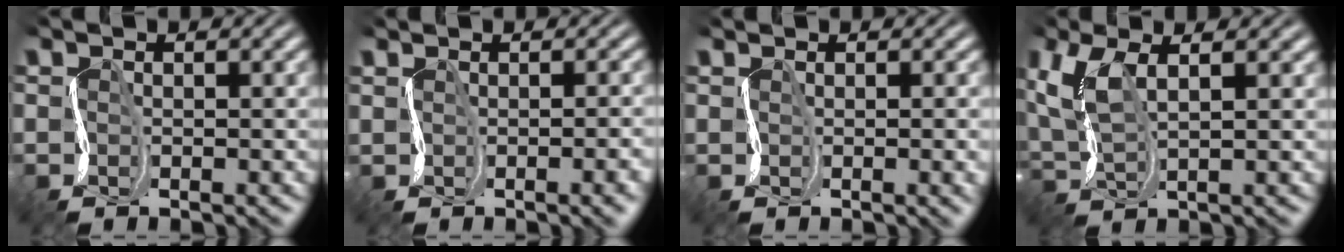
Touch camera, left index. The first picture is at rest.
{"total": 3.7, "force": [-0.4, 1.9, 3.1], "torque": [-0.007, 0.011, 0.006]}
{"total": 1.7, "force": [0.4, 0.8, 1.5], "torque": [-0.002, 0.004, 0.008]}
{"total": 5.2, "force": [2.7, 2.3, 3.8], "torque": [-0.110, 0.011, 0.051]}